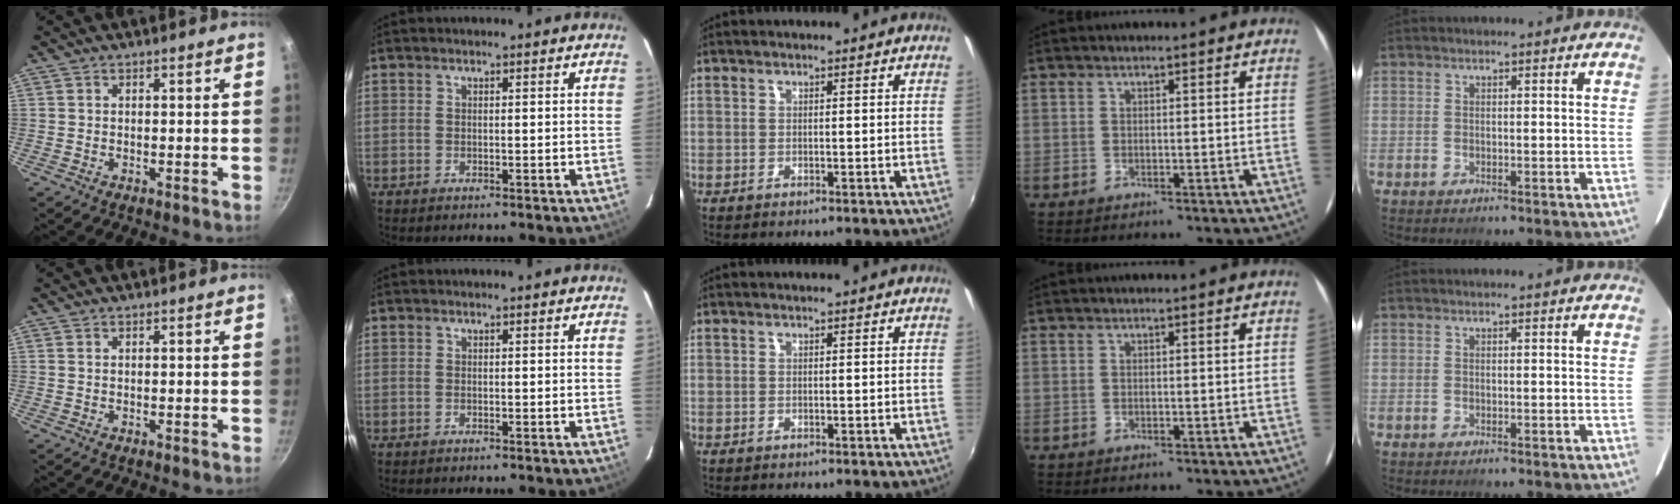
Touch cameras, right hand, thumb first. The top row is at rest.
{}